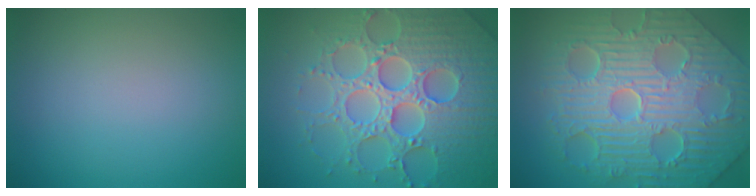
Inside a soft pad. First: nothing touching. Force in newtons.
{"total": 8.0, "press": 7.8, "slide": 1.8}
{"total": 12.5, "press": 8.2, "slide": 9.3}